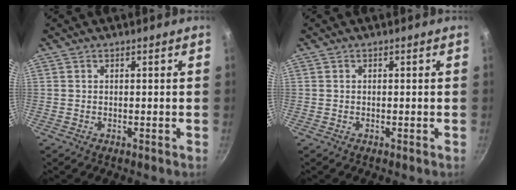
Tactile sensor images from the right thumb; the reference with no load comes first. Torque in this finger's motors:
{"motor_torque": [0.04, -0.04, -0.47, 0.37, -0.01]}